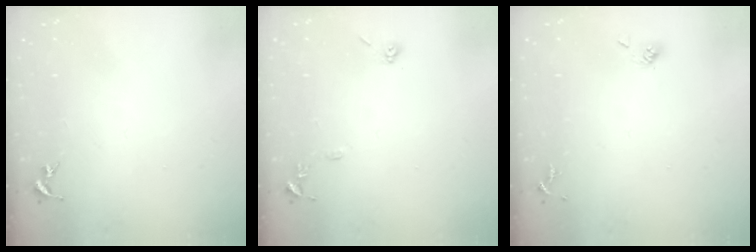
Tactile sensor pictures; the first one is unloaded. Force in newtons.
{"total": 7.2, "press": 7.2, "slide": 0.8}
{"total": 4.4, "press": 3.7, "slide": 2.4}